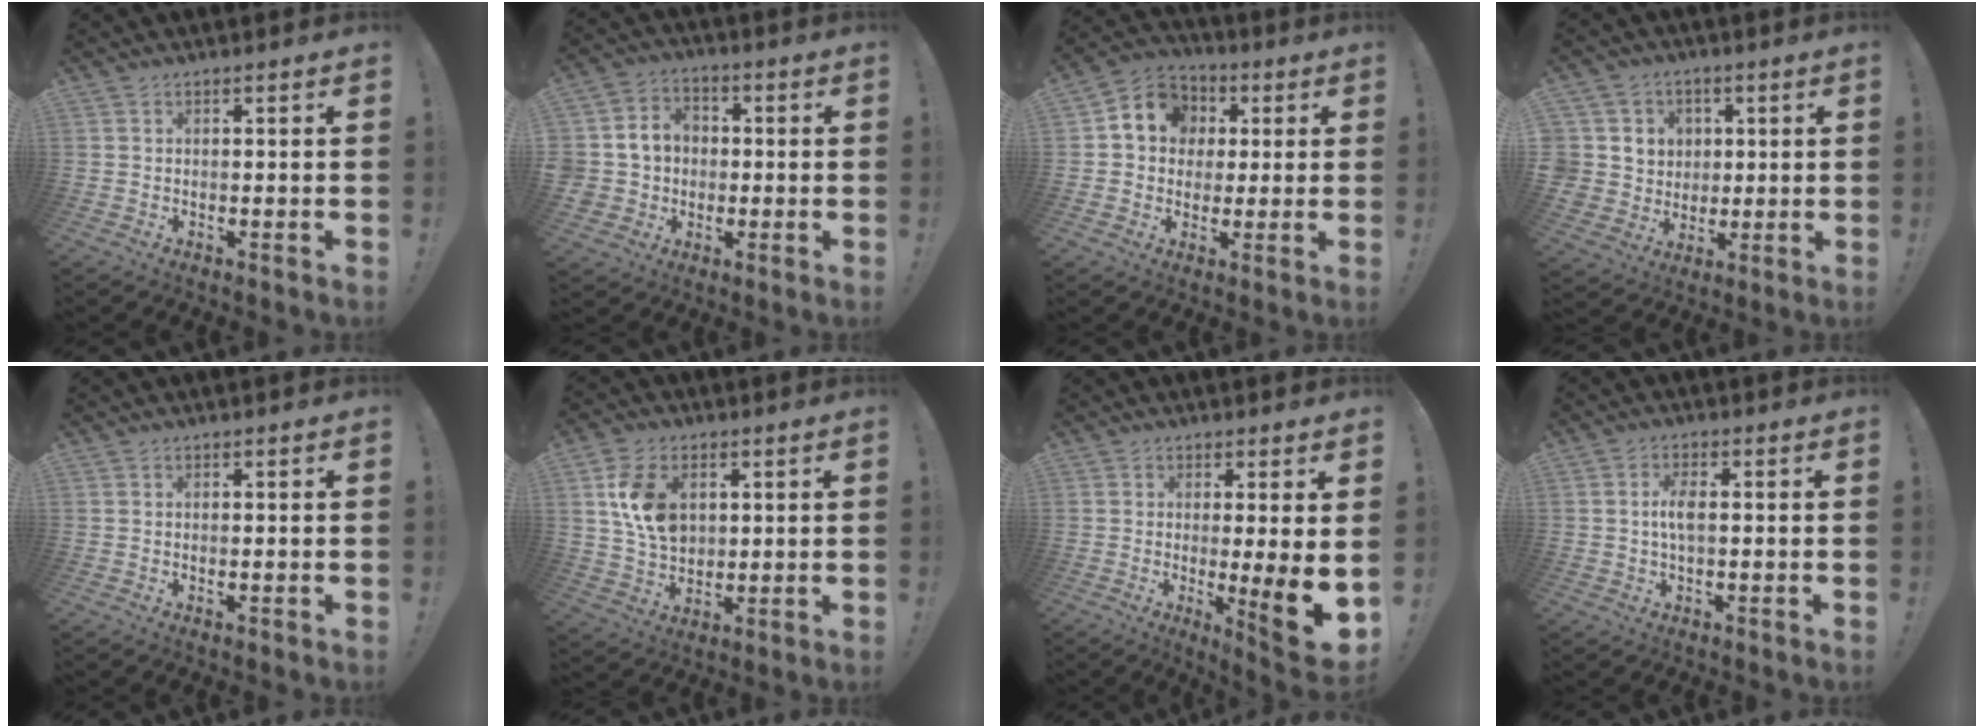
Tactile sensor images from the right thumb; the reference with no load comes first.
{"total": 8.7, "force": [-0.9, 8.3, 2.6], "torque": [-0.049, 0.013, -0.007]}
{"total": 10.2, "force": [2.1, 9.1, 4.1], "torque": [-0.056, 0.001, 0.046]}
{"total": 8.6, "force": [1.4, 8.4, 1.5], "torque": [-0.027, -0.002, 0.039]}
{"total": 0.0}
{"total": 12.8, "force": [3.6, 9.2, 8.2], "torque": [-0.127, -0.001, 0.069]}
{"total": 10.3, "force": [-1.8, 0.4, 10.1], "torque": [-0.126, -0.019, -0.025]}
{"total": 4.2, "force": [0.1, 1.9, 3.8], "torque": [-0.076, 0.006, -0.002]}